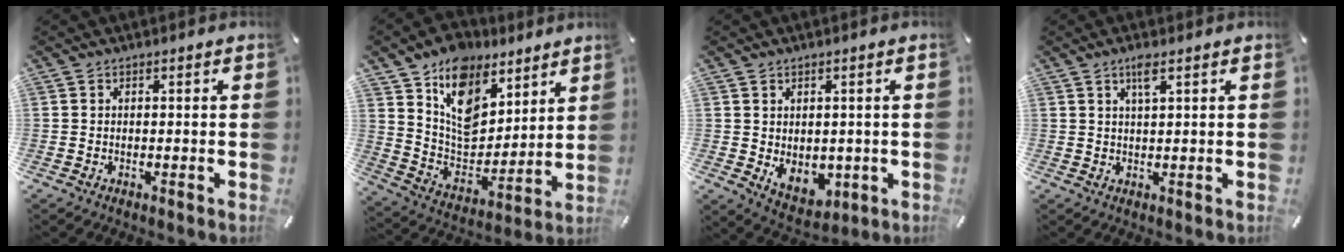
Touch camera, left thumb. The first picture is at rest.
{"total": 13.6, "force": [8.2, 9.7, 4.8], "torque": [-0.082, -0.069, 0.156]}
{"total": 5.7, "force": [0.4, 4.9, 2.7], "torque": [-0.025, -0.006, 0.011]}
{"total": 3.3, "force": [2.0, 0.4, 2.6], "torque": [-0.057, 0.002, 0.033]}